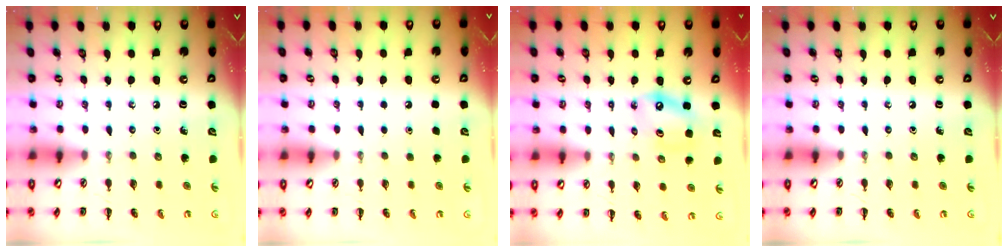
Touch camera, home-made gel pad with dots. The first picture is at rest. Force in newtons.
{"total": 1.8, "press": 1.8, "slide": 0.1}
{"total": 7.1, "press": 6.9, "slide": 1.5}
{"total": 0.0}